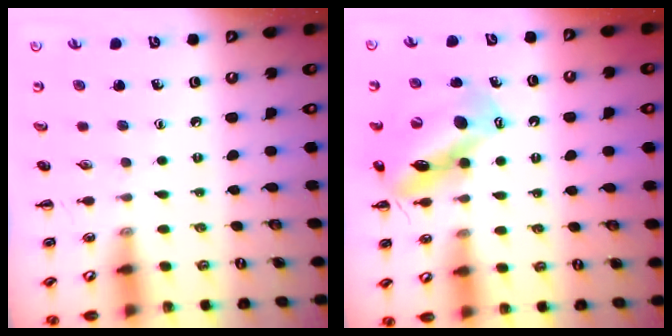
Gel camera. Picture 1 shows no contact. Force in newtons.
{"total": 13.1, "press": 12.5, "slide": 3.7}